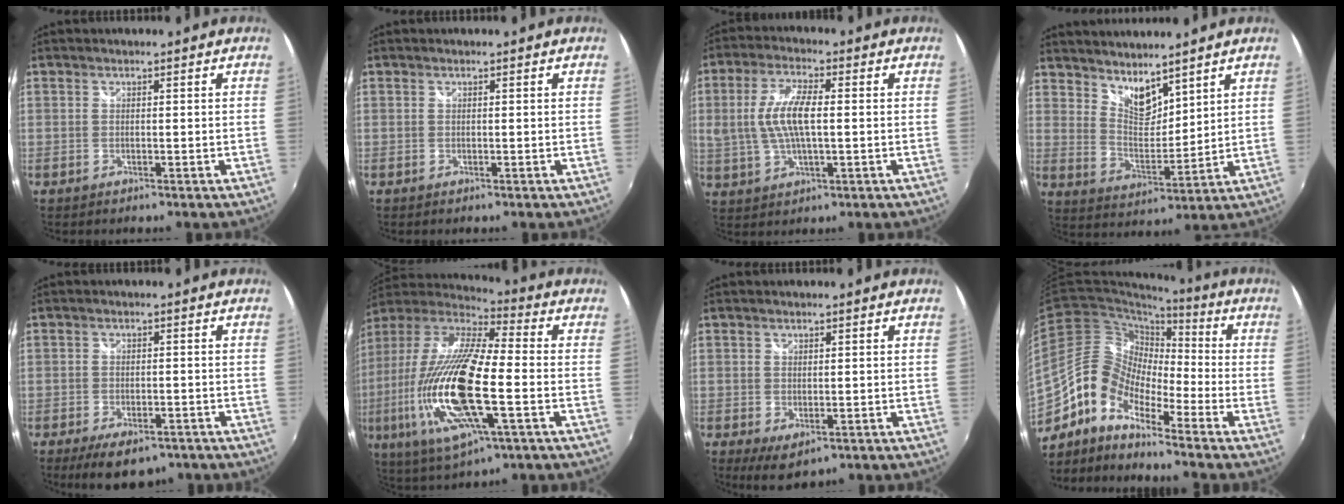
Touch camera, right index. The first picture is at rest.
{"total": 0.0}
{"total": 9.4, "force": [0.3, 3.3, 8.7], "torque": [-0.177, 0.003, 0.010]}
{"total": 7.9, "force": [6.6, 2.8, 3.3], "torque": [-0.047, -0.006, 0.123]}
{"total": 8.7, "force": [-6.1, 3.7, 5.0], "torque": [-0.109, -0.021, -0.092]}
{"total": 25.1, "force": [-4.9, 6.6, 23.8], "torque": [-0.457, -0.039, -0.097]}
{"total": 3.9, "force": [-1.1, 2.5, 2.8], "torque": [-0.052, -0.015, -0.013]}
{"total": 12.1, "force": [-7.3, 6.5, 7.1], "torque": [-0.120, 0.020, -0.164]}